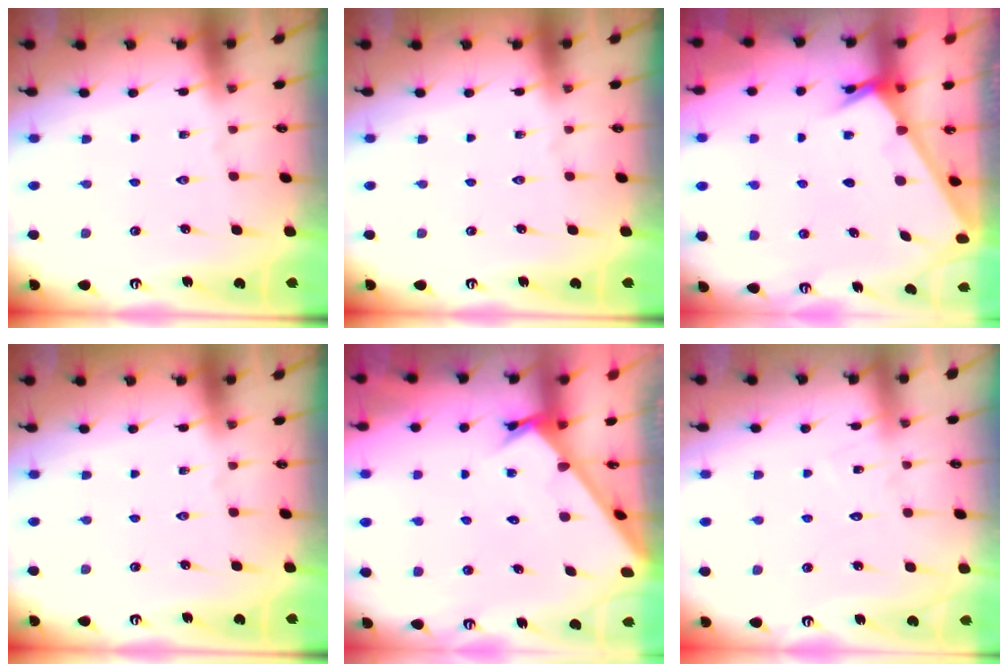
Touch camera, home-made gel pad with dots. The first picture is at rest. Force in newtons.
{"total": 0.0}
{"total": 2.3, "press": 2.3, "slide": 0.2}
{"total": 0.0}
{"total": 2.7, "press": 2.7, "slide": 0.2}
{"total": 6.8, "press": 6.8, "slide": 0.6}